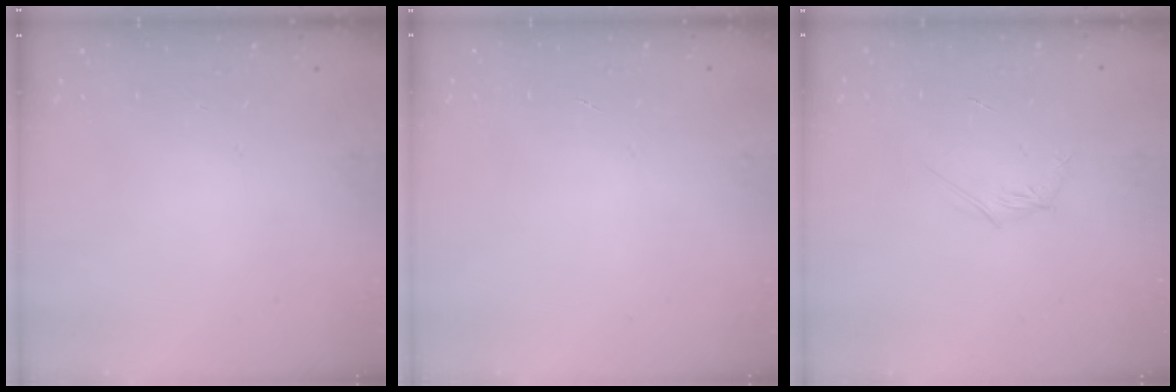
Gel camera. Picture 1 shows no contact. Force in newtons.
{"total": 0.0}
{"total": 2.9, "press": 2.8, "slide": 0.8}